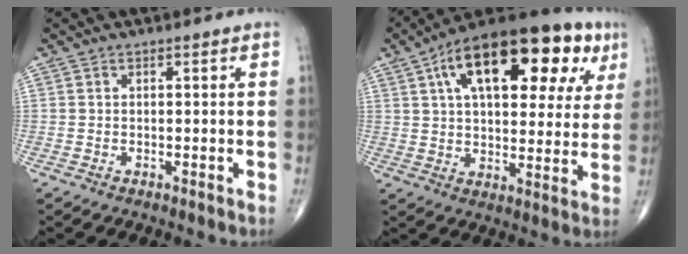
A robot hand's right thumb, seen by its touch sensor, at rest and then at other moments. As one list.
[{"total": 25.7, "force": [10.8, 12.2, 19.9], "torque": [-0.276, 0.018, 0.161]}]